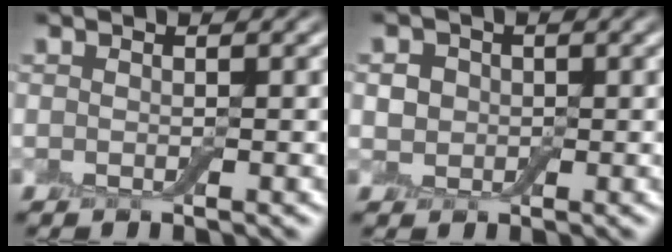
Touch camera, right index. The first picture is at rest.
{"total": 2.2, "force": [0.2, 2.0, 0.9], "torque": [-0.013, 0.004, -0.003]}